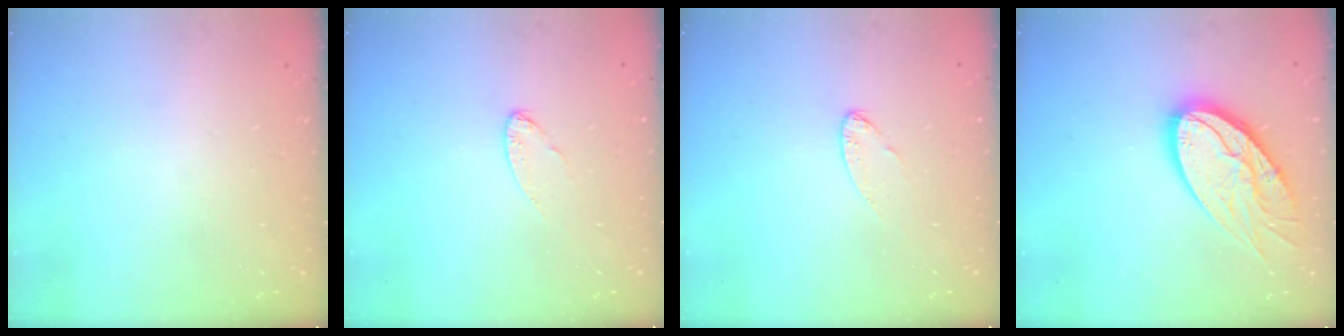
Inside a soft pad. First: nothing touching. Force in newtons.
{"total": 4.8, "press": 4.8, "slide": 0.4}
{"total": 4.8, "press": 4.8, "slide": 0.4}
{"total": 18.4, "press": 18.4, "slide": 1.7}